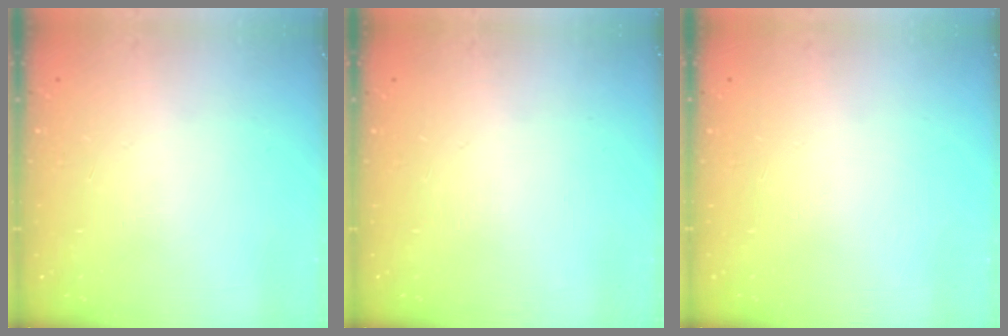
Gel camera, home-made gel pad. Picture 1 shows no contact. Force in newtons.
{"total": 0.0}
{"total": 0.0}